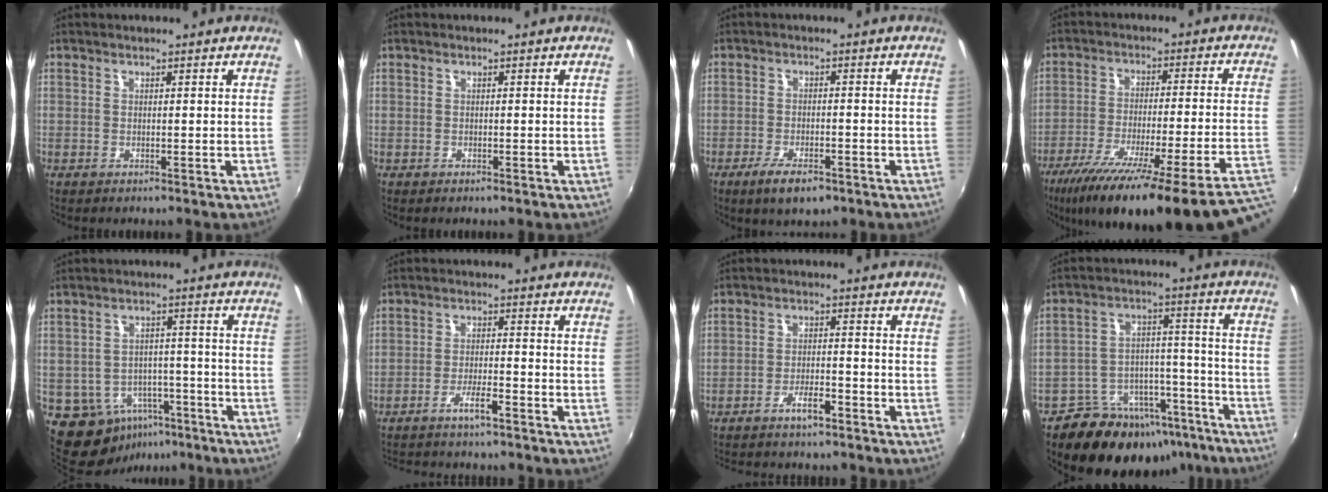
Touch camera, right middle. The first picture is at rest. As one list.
[{"total": 0.0}, {"total": 6.3, "force": [-4.1, 2.3, 4.2], "torque": [-0.100, -0.017, -0.068]}, {"total": 27.7, "force": [-21.0, 0.5, 18.2], "torque": [-0.266, -0.086, -0.304]}, {"total": 10.1, "force": [-5.4, 7.6, 3.7], "torque": [-0.085, 0.015, -0.055]}, {"total": 5.5, "force": [-4.7, 0.5, 2.8], "torque": [-0.069, 0.005, -0.081]}, {"total": 5.1, "force": [-4.3, 1.3, 2.5], "torque": [-0.061, 0.009, -0.070]}, {"total": 19.7, "force": [-14.7, 10.9, 7.2], "torque": [-0.135, 0.046, -0.179]}]